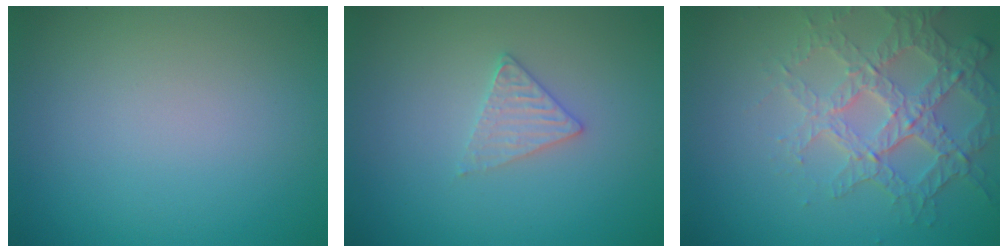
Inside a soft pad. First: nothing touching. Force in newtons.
{"total": 1.8, "press": 1.8, "slide": 0.3}
{"total": 4.0, "press": 3.9, "slide": 1.0}